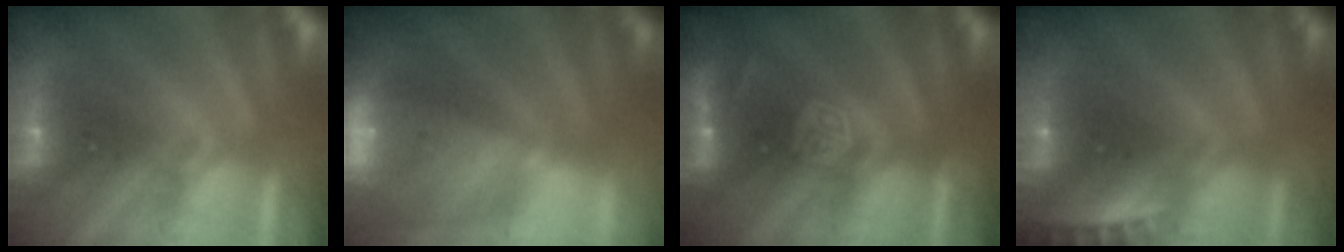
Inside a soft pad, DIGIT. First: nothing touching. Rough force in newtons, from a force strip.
{"total": 6.4}
{"total": 3.7}
{"total": 2.3}